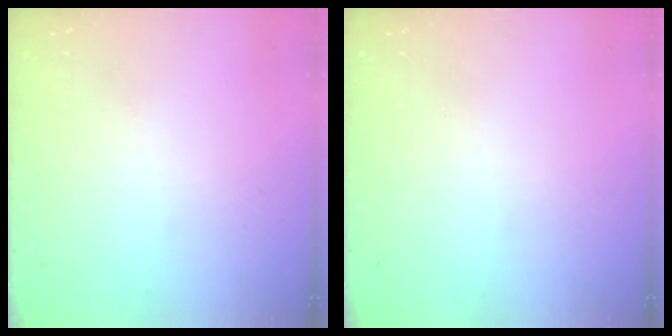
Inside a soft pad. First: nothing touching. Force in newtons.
{"total": 0.0}